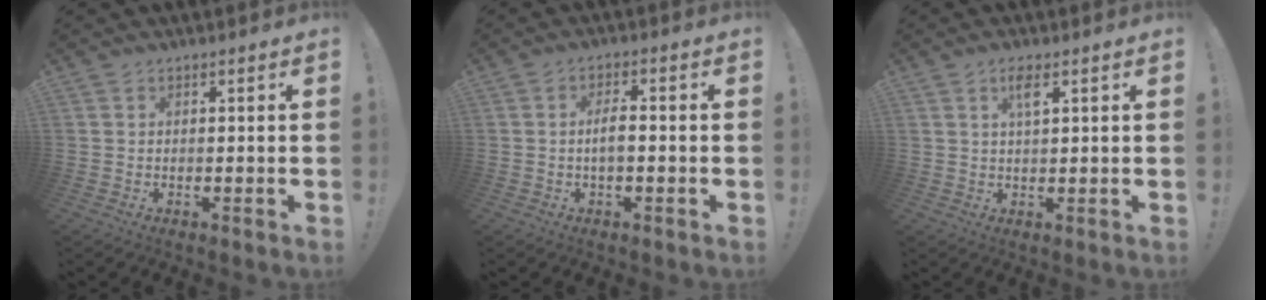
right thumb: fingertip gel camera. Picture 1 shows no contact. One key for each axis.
{"total": 4.3, "fx": -0.9, "fy": 1.3, "fz": 4.0, "tx": -0.086, "ty": 0.007, "tz": -0.018}
{"total": 3.7, "fx": 1.7, "fy": 0.8, "fz": 3.1, "tx": -0.058, "ty": -0.001, "tz": 0.026}